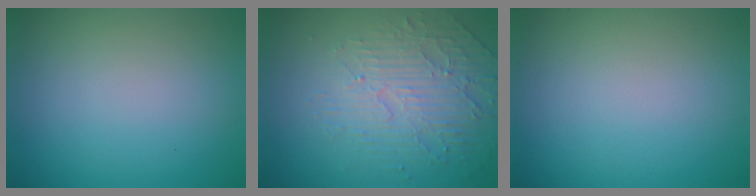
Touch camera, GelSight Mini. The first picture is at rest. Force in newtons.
{"total": 5.1, "press": 3.5, "slide": 3.7}
{"total": 0.0}